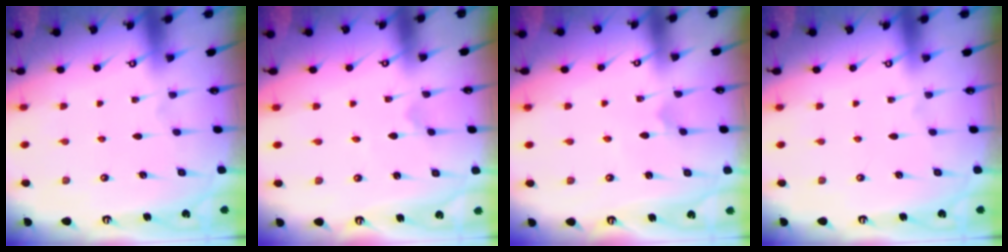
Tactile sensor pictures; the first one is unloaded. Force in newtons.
{"total": 0.0}
{"total": 0.7, "press": 0.7, "slide": 0.0}
{"total": 0.0}